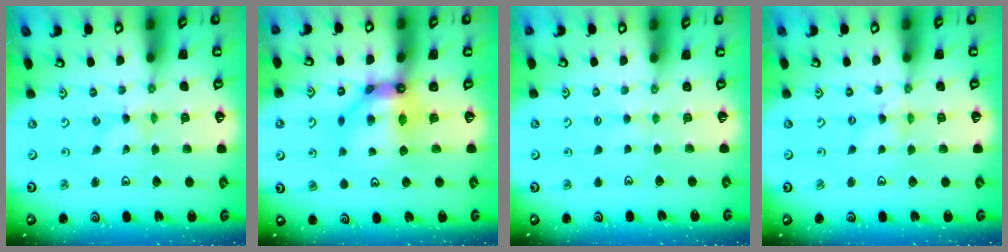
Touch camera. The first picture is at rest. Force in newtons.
{"total": 9.4, "press": 9.3, "slide": 1.0}
{"total": 1.9, "press": 1.9, "slide": 0.4}
{"total": 1.6, "press": 1.6, "slide": 0.3}